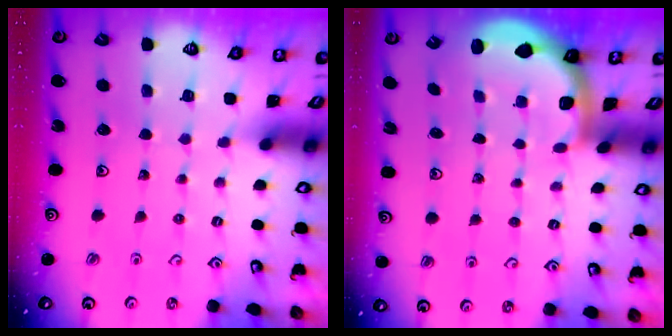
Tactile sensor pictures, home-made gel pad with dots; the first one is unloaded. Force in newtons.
{"total": 1.9, "press": 1.8, "slide": 0.5}